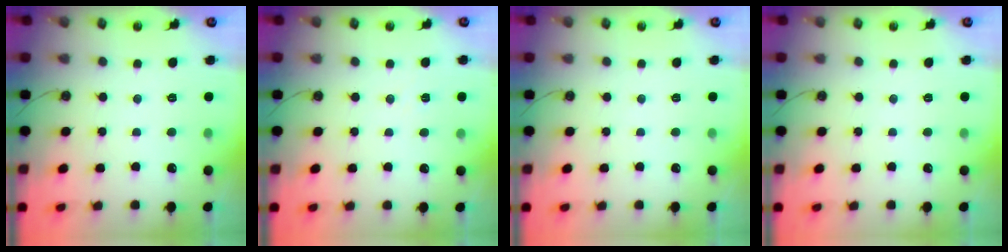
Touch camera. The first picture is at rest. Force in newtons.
{"total": 4.9, "press": 2.3, "slide": 4.3}
{"total": 0.0}
{"total": 0.0}